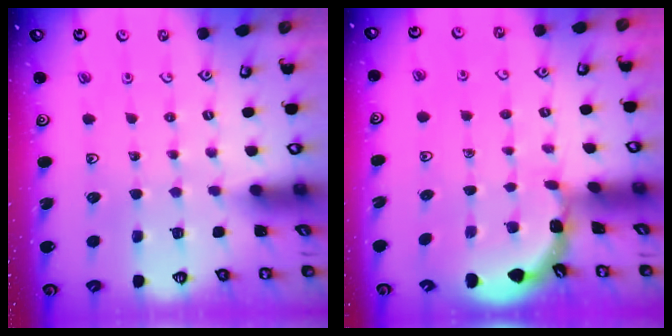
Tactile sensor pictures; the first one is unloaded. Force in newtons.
{"total": 1.5, "press": 1.5, "slide": 0.1}